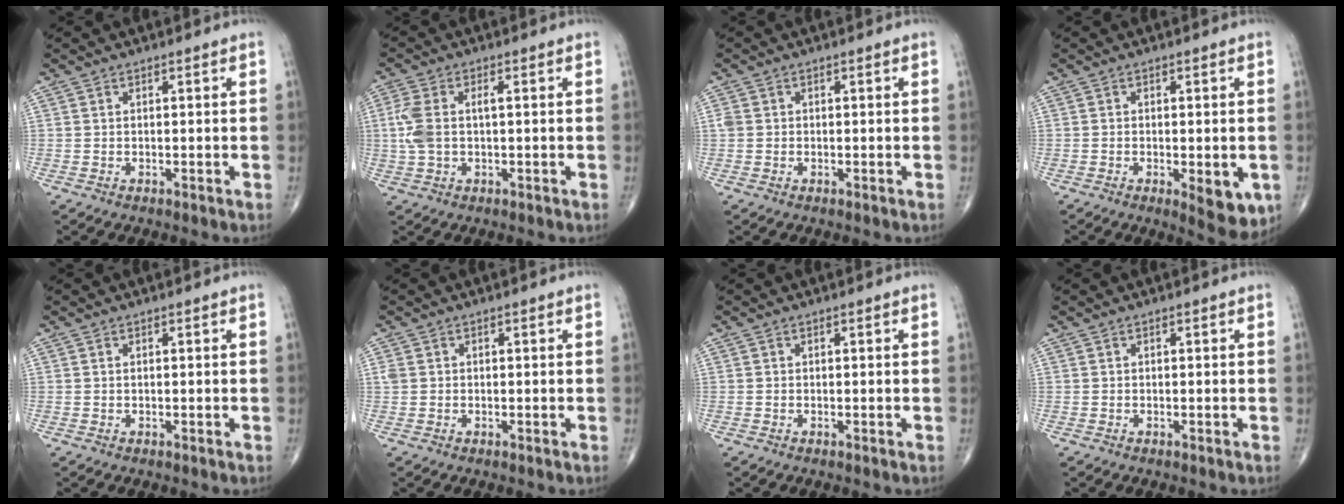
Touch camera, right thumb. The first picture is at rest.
{"total": 6.4, "force": [0.4, 3.3, 5.4], "torque": [-0.148, 0.017, 0.007]}
{"total": 1.4, "force": [0.0, 1.2, 0.7], "torque": [-0.017, 0.006, 0.003]}
{"total": 7.1, "force": [-2.1, 2.7, 6.3], "torque": [-0.066, -0.011, -0.023]}
{"total": 0.0}
{"total": 1.2, "force": [0.2, 1.0, 0.6], "torque": [-0.019, 0.008, 0.007]}
{"total": 0.0}
{"total": 0.0}